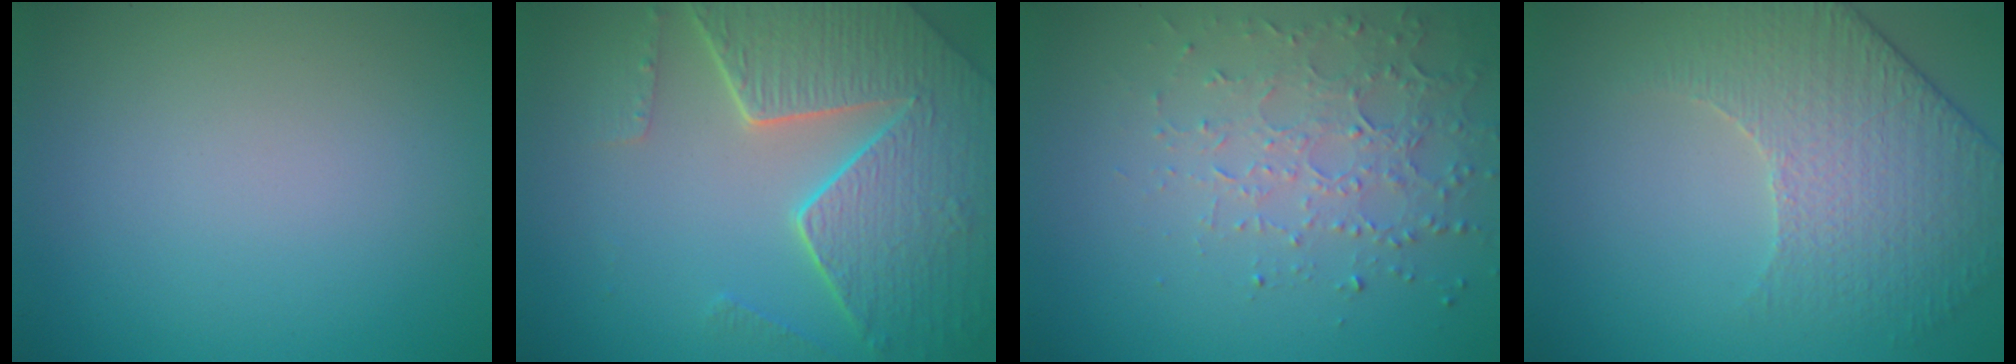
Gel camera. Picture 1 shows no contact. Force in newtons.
{"total": 8.1, "press": 5.9, "slide": 5.6}
{"total": 3.6, "press": 3.3, "slide": 1.4}
{"total": 4.3, "press": 4.0, "slide": 1.5}